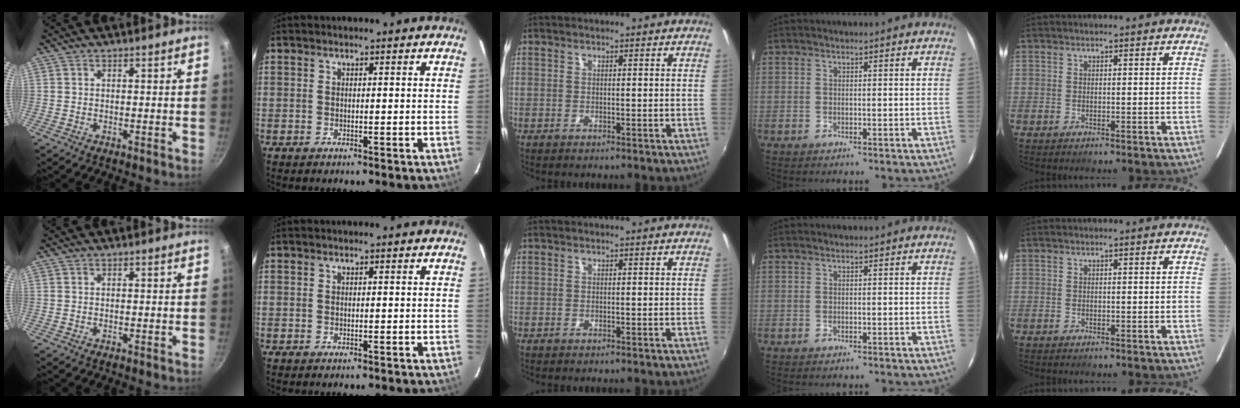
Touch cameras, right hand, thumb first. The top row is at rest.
{}